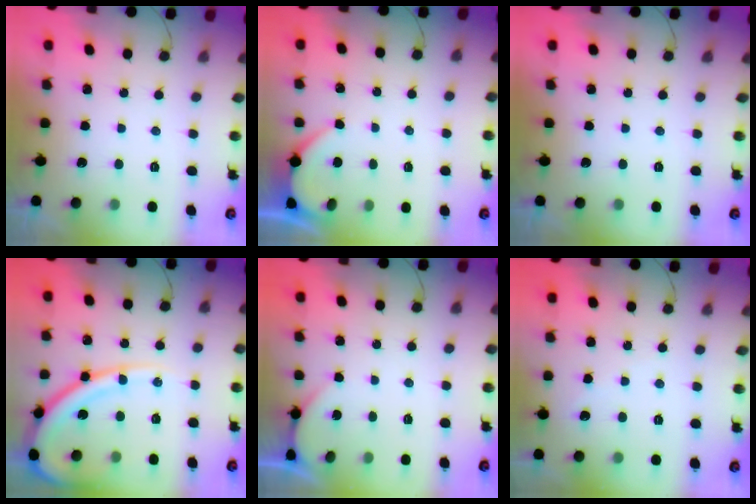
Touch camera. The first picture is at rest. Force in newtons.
{"total": 1.8, "press": 1.8, "slide": 0.3}
{"total": 0.0}
{"total": 15.8, "press": 15.7, "slide": 1.5}
{"total": 2.4, "press": 2.4, "slide": 0.3}
{"total": 3.6, "press": 3.6, "slide": 0.4}